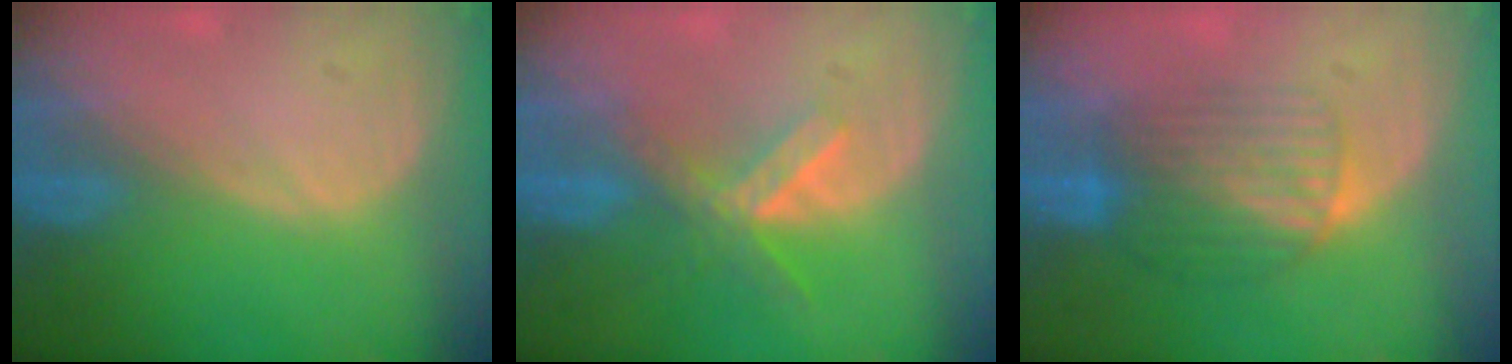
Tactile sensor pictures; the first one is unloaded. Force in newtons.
{"total": 5.2, "press": 5.1, "slide": 1.0}
{"total": 6.3, "press": 6.2, "slide": 1.1}